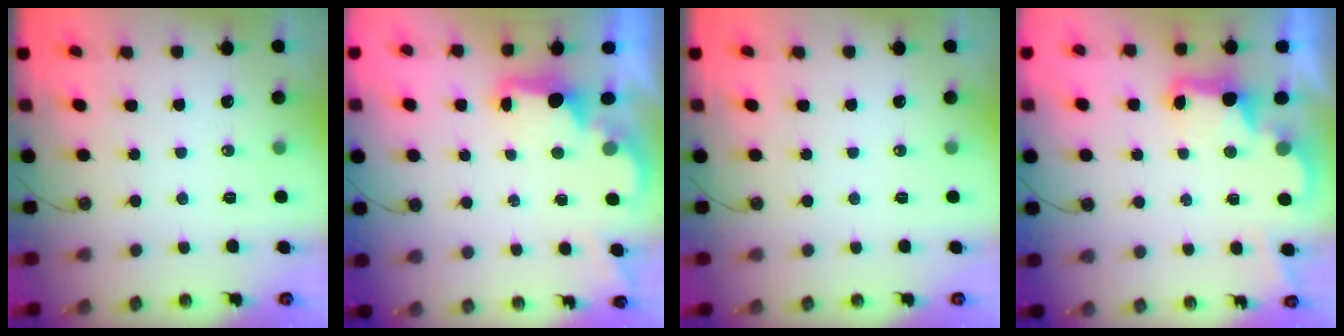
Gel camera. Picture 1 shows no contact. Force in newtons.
{"total": 2.3, "press": 2.1, "slide": 0.7}
{"total": 0.0}
{"total": 3.0, "press": 3.0, "slide": 0.6}